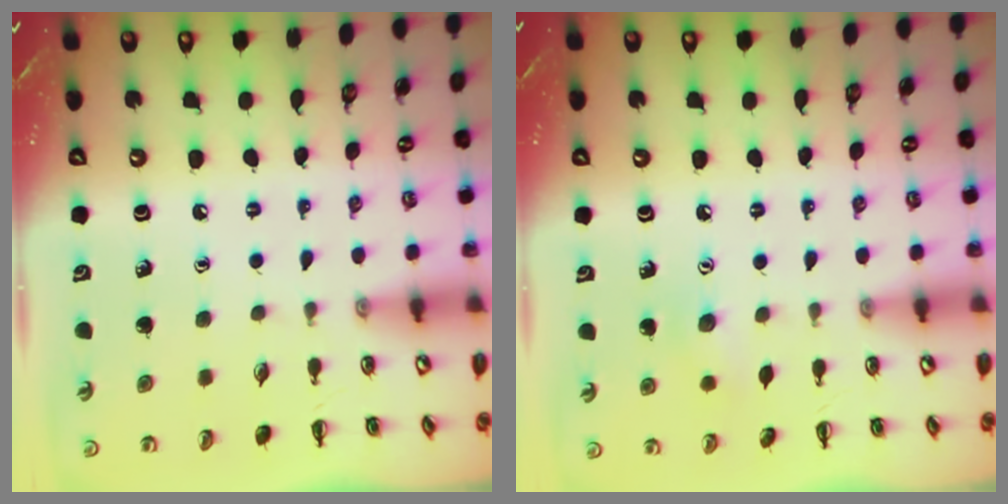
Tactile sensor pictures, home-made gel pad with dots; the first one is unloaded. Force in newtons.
{"total": 6.8, "press": 6.7, "slide": 1.4}